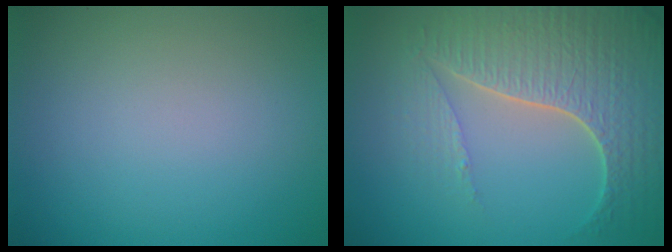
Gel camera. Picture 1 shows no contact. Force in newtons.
{"total": 7.1, "press": 5.3, "slide": 4.6}